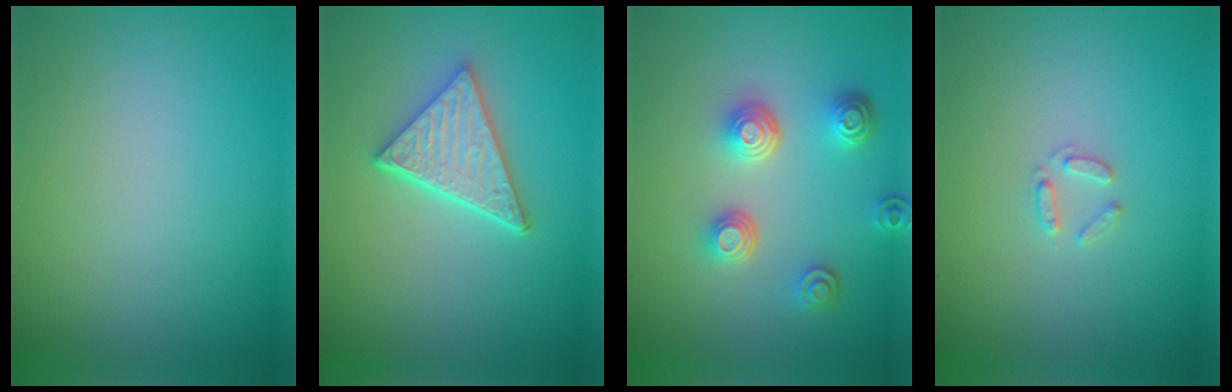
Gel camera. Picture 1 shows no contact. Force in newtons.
{"total": 4.8, "press": 3.7, "slide": 3.1}
{"total": 3.9, "press": 3.3, "slide": 2.2}
{"total": 1.1, "press": 1.1, "slide": 0.2}